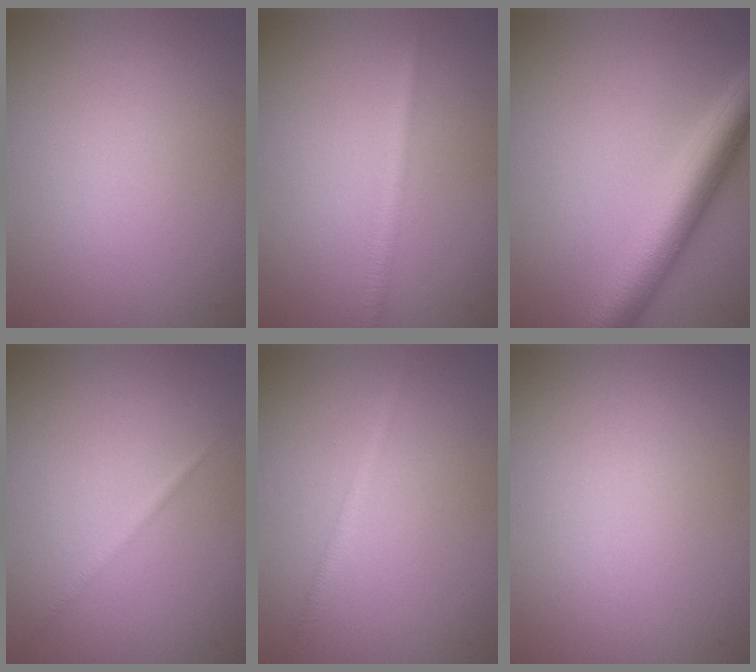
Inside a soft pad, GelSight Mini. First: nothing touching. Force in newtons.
{"total": 1.7, "press": 1.7, "slide": 0.1}
{"total": 7.2, "press": 7.2, "slide": 0.2}
{"total": 0.7, "press": 0.7, "slide": 0.1}
{"total": 1.4, "press": 1.4, "slide": 0.0}
{"total": 0.0}